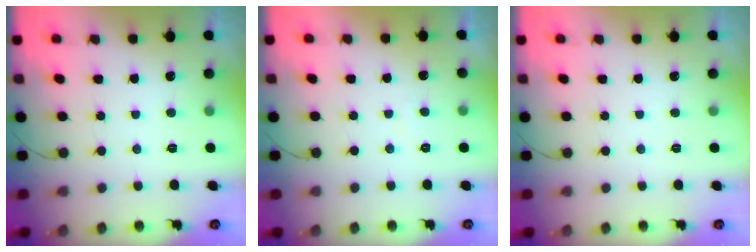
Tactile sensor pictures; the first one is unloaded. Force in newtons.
{"total": 0.0}
{"total": 0.0}